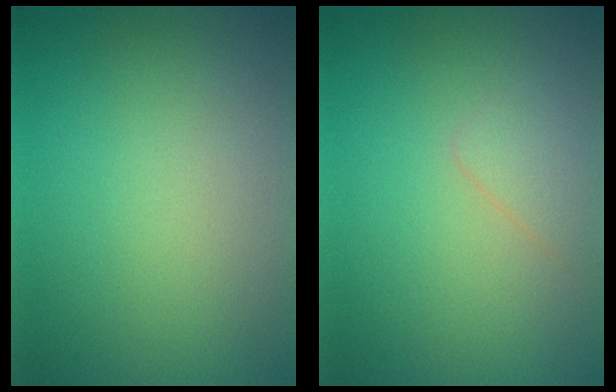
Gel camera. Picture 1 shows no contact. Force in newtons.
{"total": 1.3, "press": 1.3, "slide": 0.1}